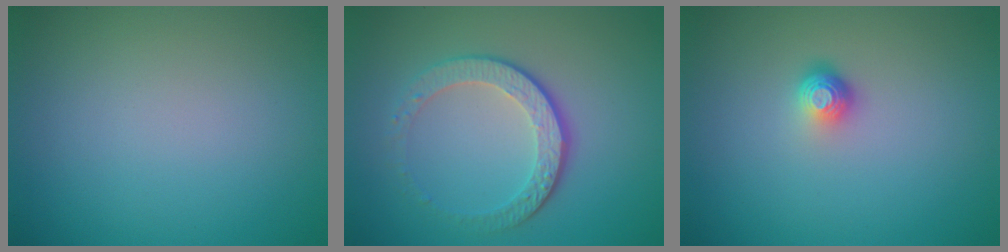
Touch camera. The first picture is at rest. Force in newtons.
{"total": 4.1, "press": 3.0, "slide": 2.8}
{"total": 1.8, "press": 1.2, "slide": 1.3}